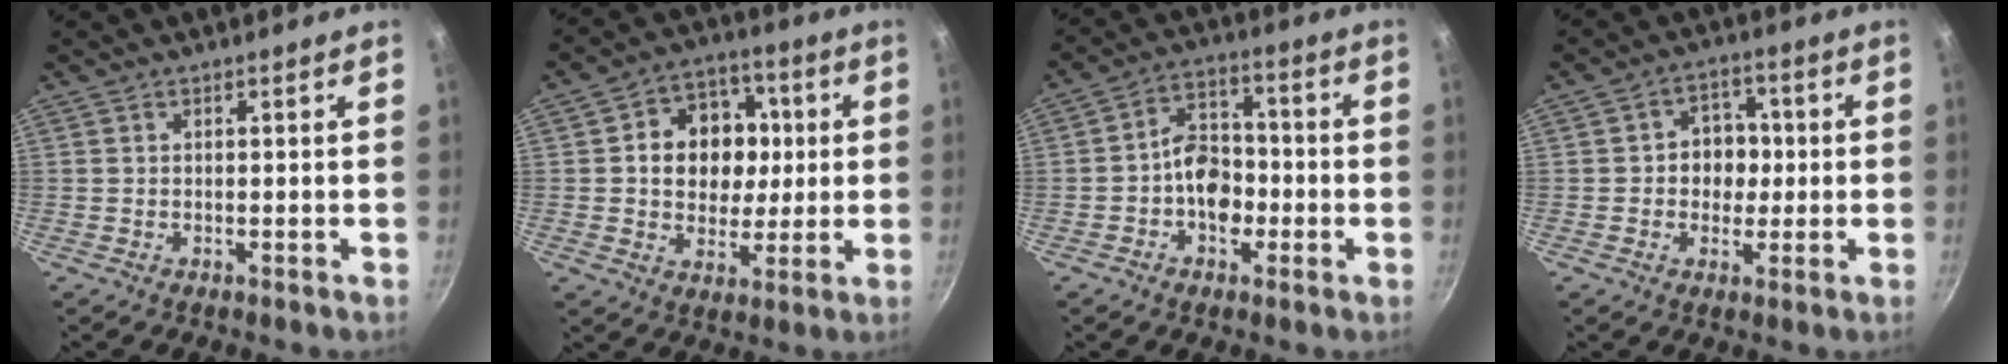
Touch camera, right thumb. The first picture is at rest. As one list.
[{"total": 13.7, "force": [1.5, 11.4, 7.4], "torque": [-0.073, 0.010, 0.020]}, {"total": 9.1, "force": [-2.0, 6.7, 5.9], "torque": [-0.057, 0.032, -0.043]}, {"total": 7.1, "force": [0.0, 6.1, 3.7], "torque": [-0.009, 0.008, -0.006]}]